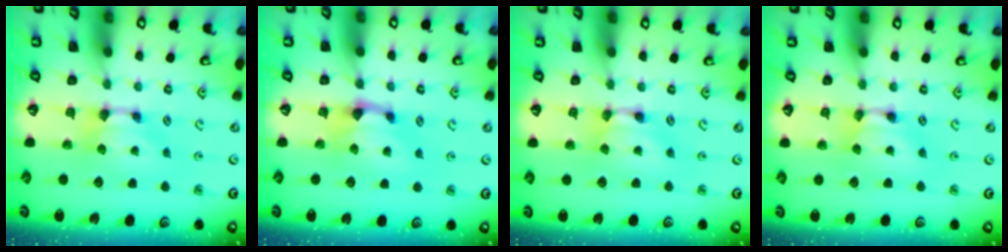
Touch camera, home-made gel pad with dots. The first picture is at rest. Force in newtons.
{"total": 1.0, "press": 0.3, "slide": 1.0}
{"total": 1.8, "press": 1.8, "slide": 0.1}
{"total": 1.7, "press": 1.7, "slide": 0.1}